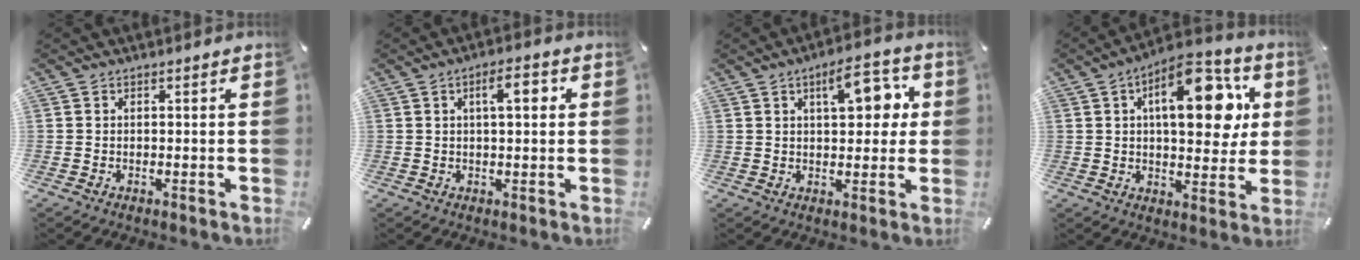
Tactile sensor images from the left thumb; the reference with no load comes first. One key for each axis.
{"total": 5.4, "fx": 1.5, "fy": 1.9, "fz": 4.8, "tx": -0.074, "ty": 0.002, "tz": 0.016}
{"total": 10.5, "fx": 3.6, "fy": 5.1, "fz": 8.5, "tx": -0.102, "ty": -0.010, "tz": 0.050}
{"total": 18.6, "fx": 6.3, "fy": 9.0, "fz": 15.0, "tx": -0.206, "ty": -0.014, "tz": 0.097}